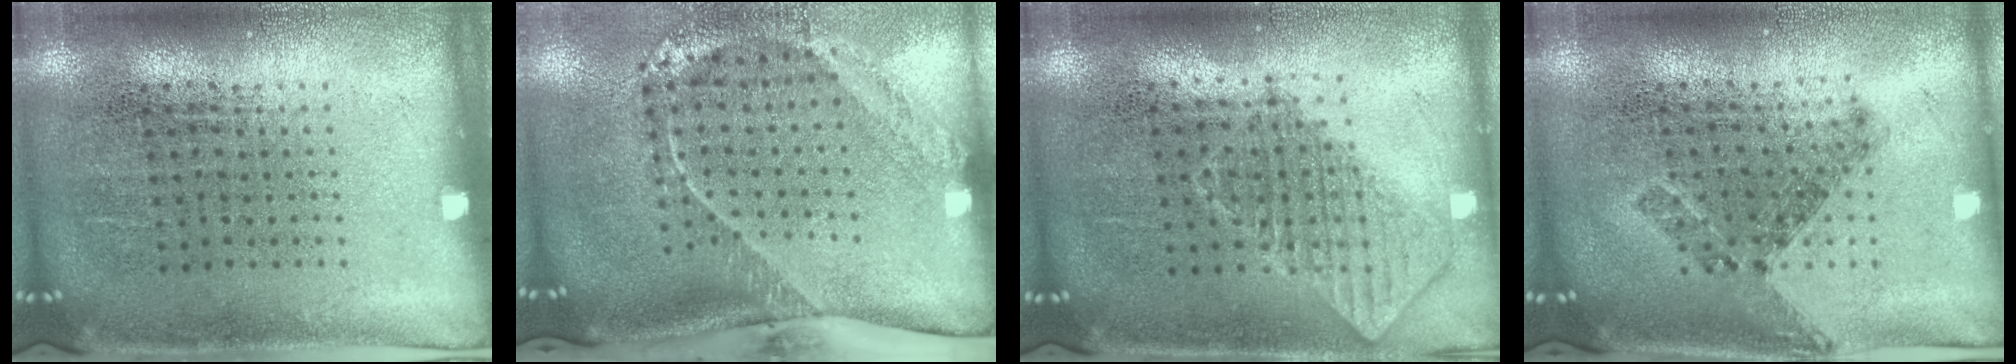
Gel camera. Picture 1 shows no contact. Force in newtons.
{"total": 2.7, "press": 1.8, "slide": 2.0}
{"total": 0.8, "press": 0.8, "slide": 0.0}
{"total": 0.8, "press": 0.8, "slide": 0.3}